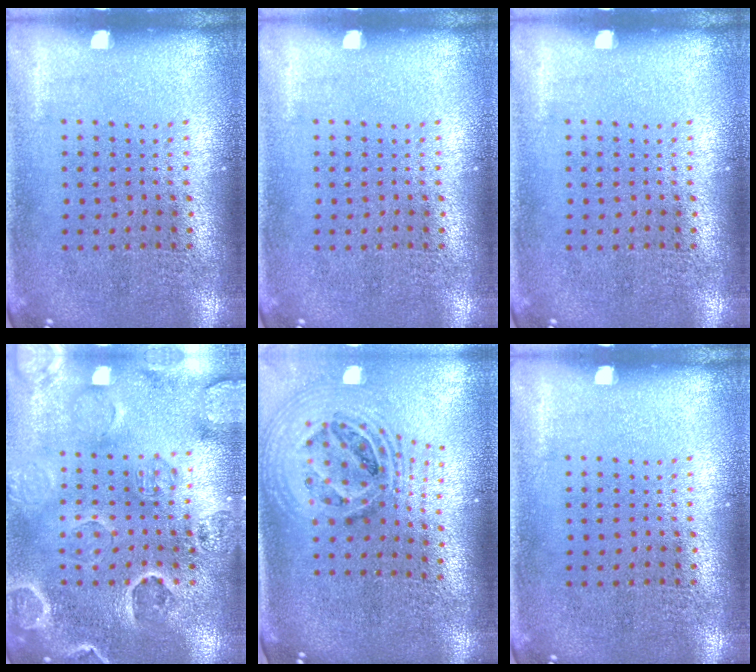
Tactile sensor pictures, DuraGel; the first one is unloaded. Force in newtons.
{"total": 0.0}
{"total": 0.0}
{"total": 2.7, "press": 2.7, "slide": 0.5}
{"total": 2.2, "press": 1.7, "slide": 1.5}
{"total": 0.0}